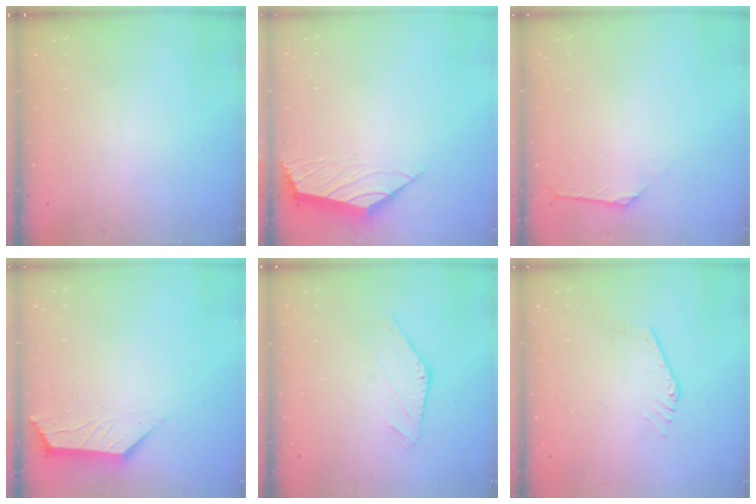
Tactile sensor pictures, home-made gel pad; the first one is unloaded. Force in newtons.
{"total": 2.0, "press": 2.0, "slide": 0.5}
{"total": 1.7, "press": 1.6, "slide": 0.6}
{"total": 2.5, "press": 2.4, "slide": 0.5}
{"total": 0.0}
{"total": 0.0}